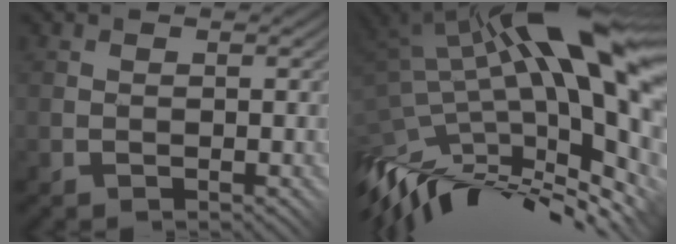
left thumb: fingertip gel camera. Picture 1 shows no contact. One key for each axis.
{"total": 15.9, "fx": -1.5, "fy": 4.3, "fz": 15.3, "tx": -0.253, "ty": -0.007, "tz": -0.035}